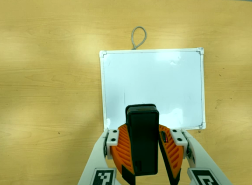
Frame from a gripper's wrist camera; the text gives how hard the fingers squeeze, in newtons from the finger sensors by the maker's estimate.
{"total": 9.7, "left": 10.0, "right": 9.4}